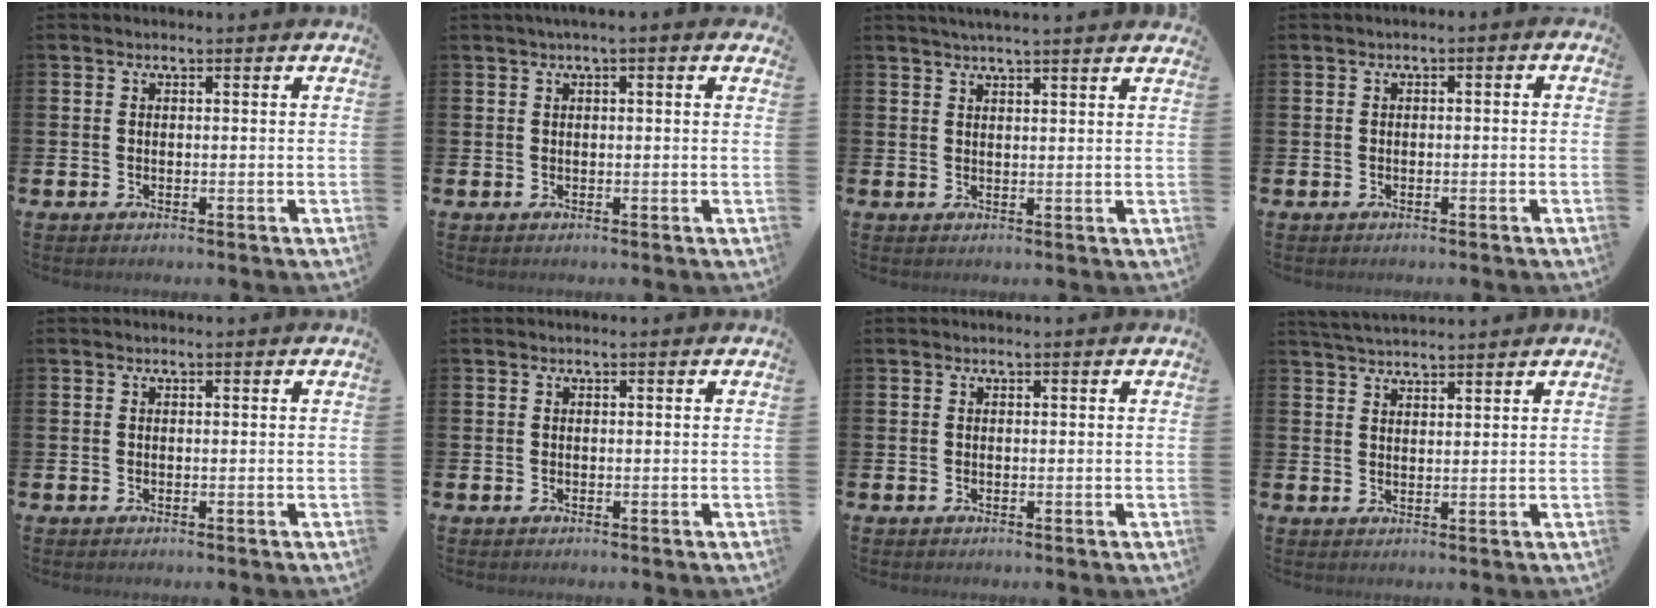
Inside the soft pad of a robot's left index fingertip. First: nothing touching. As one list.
[{"total": 1.1, "force": [0.6, -0.1, 0.9], "torque": [-0.014, 0.001, 0.009]}, {"total": 3.0, "force": [2.9, -0.5, 0.5], "torque": [-0.013, -0.010, 0.054]}, {"total": 0.9, "force": [-0.9, 0.3, 0.2], "torque": [-0.013, 0.003, -0.017]}, {"total": 0.0}, {"total": 0.0}, {"total": 0.0}, {"total": 3.4, "force": [3.4, 0.3, 0.4], "torque": [-0.010, -0.013, 0.062]}]